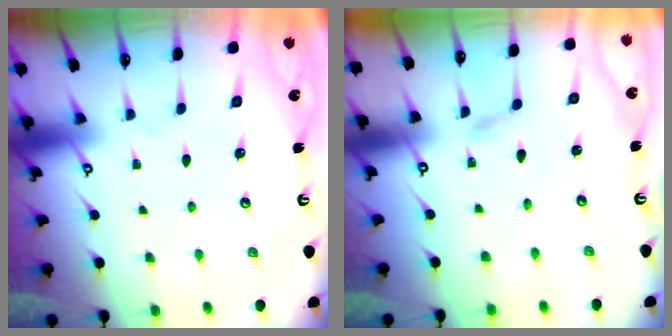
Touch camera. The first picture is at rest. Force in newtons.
{"total": 1.7, "press": 1.7, "slide": 0.1}